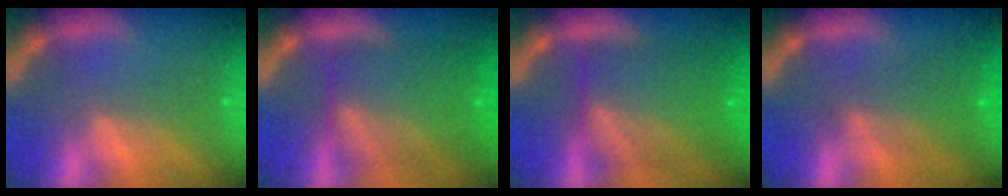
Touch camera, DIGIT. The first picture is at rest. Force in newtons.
{"total": 9.6}
{"total": 10.1}
{"total": 4.6}